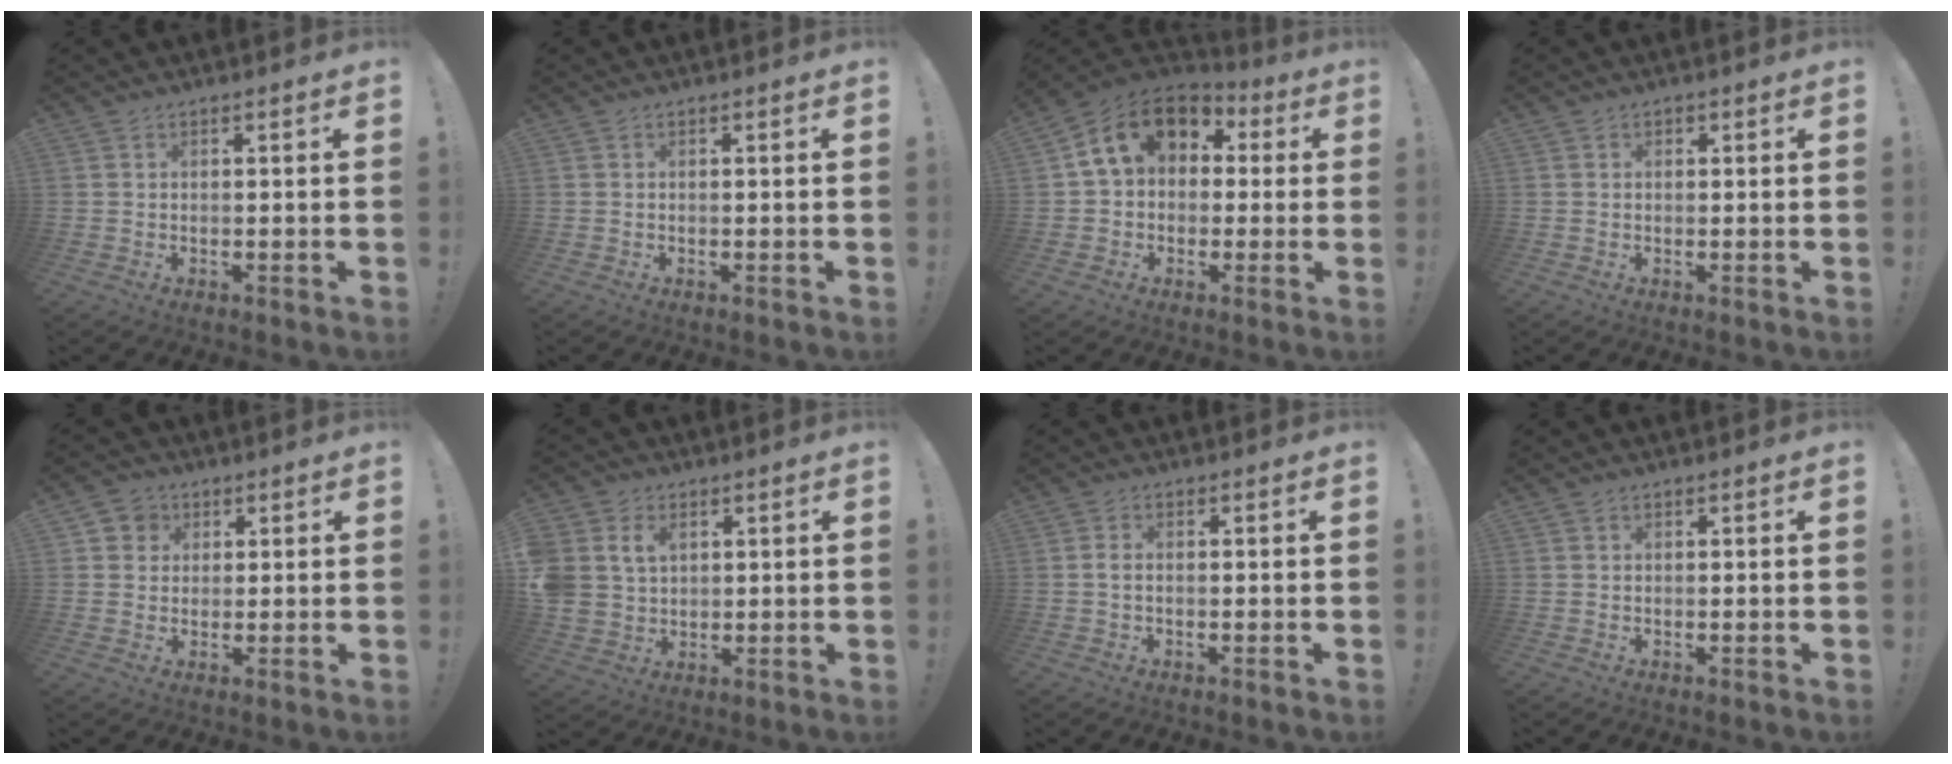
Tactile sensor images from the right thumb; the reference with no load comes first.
{"total": 0.0}
{"total": 13.8, "force": [4.3, 10.1, 8.4], "torque": [-0.132, 0.003, 0.081]}
{"total": 0.6, "force": [0.1, 0.6, 0.2], "torque": [0.000, 0.001, 0.000]}
{"total": 4.8, "force": [1.4, 4.5, 1.0], "torque": [-0.016, -0.002, 0.028]}
{"total": 8.3, "force": [3.2, 6.6, 3.8], "torque": [-0.082, -0.011, 0.065]}
{"total": 1.6, "force": [-0.3, 0.7, 1.4], "torque": [-0.025, 0.006, -0.006]}
{"total": 0.0}